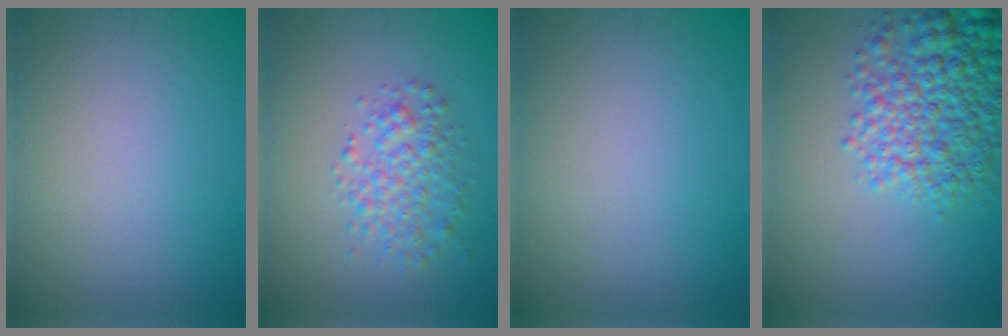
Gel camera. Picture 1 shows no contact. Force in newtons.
{"total": 3.5, "press": 3.5, "slide": 0.1}
{"total": 0.0}
{"total": 7.7, "press": 7.7, "slide": 0.2}